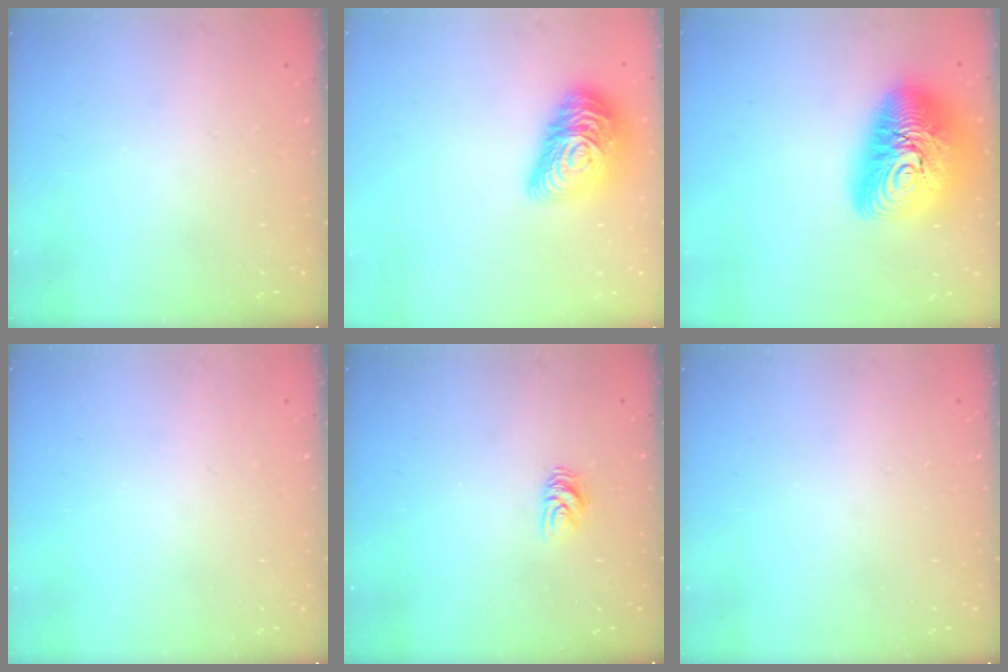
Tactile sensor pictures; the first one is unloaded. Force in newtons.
{"total": 18.1, "press": 18.0, "slide": 0.9}
{"total": 21.9, "press": 21.8, "slide": 1.9}
{"total": 0.0}
{"total": 4.8, "press": 4.8, "slide": 0.4}
{"total": 0.0}